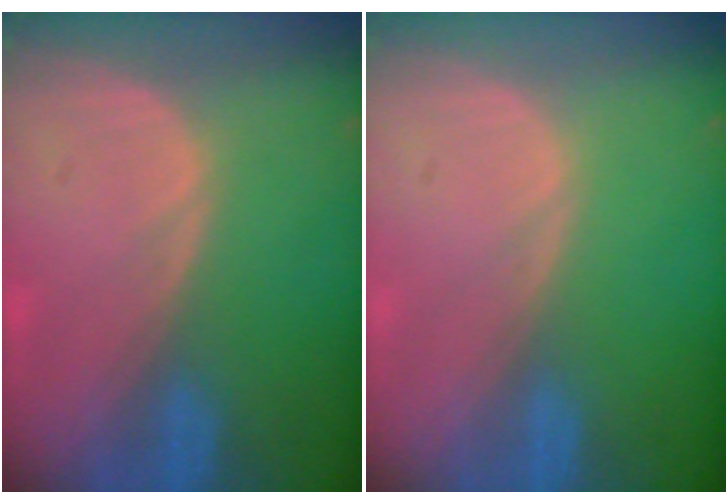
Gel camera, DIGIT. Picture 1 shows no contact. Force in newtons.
{"total": 0.0}